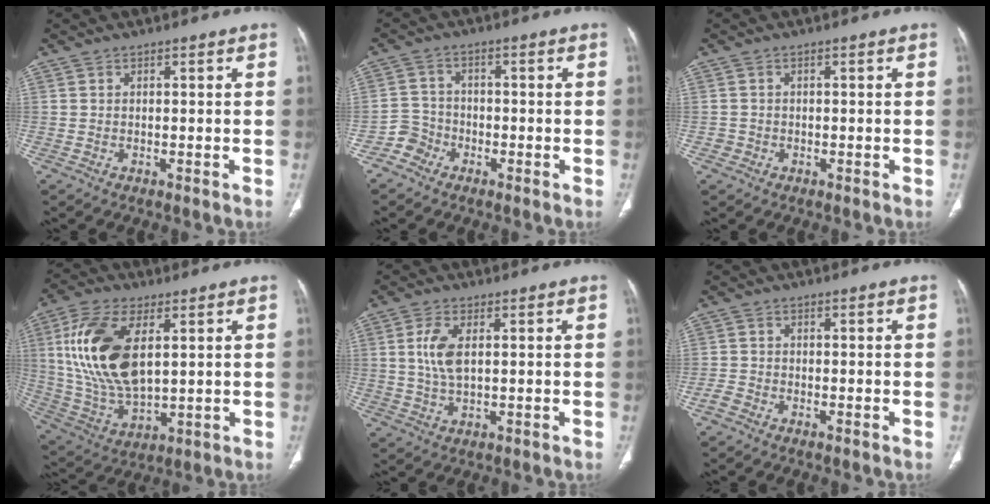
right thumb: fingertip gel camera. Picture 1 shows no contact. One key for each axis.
{"total": 3.6, "fx": -2.3, "fy": 2.7, "fz": -0.4, "tx": 0.026, "ty": 0.017, "tz": -0.054}
{"total": 1.1, "fx": -0.3, "fy": 1.0, "fz": 0.0, "tx": 0.005, "ty": 0.006, "tz": -0.007}
{"total": 18.7, "fx": 4.7, "fy": 9.6, "fz": 15.3, "tx": -0.310, "ty": -0.015, "tz": 0.096}
{"total": 6.0, "fx": 1.3, "fy": 2.8, "fz": 5.1, "tx": -0.115, "ty": -0.004, "tz": 0.027}
{"total": 1.8, "fx": -1.4, "fy": 0.9, "fz": 0.7, "tx": -0.020, "ty": 0.006, "tz": -0.029}